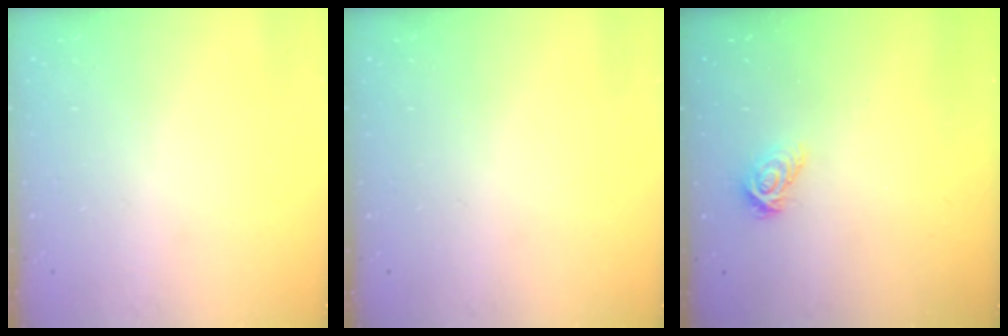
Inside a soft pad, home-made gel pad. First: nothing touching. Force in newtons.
{"total": 0.0}
{"total": 6.2, "press": 6.2, "slide": 0.9}